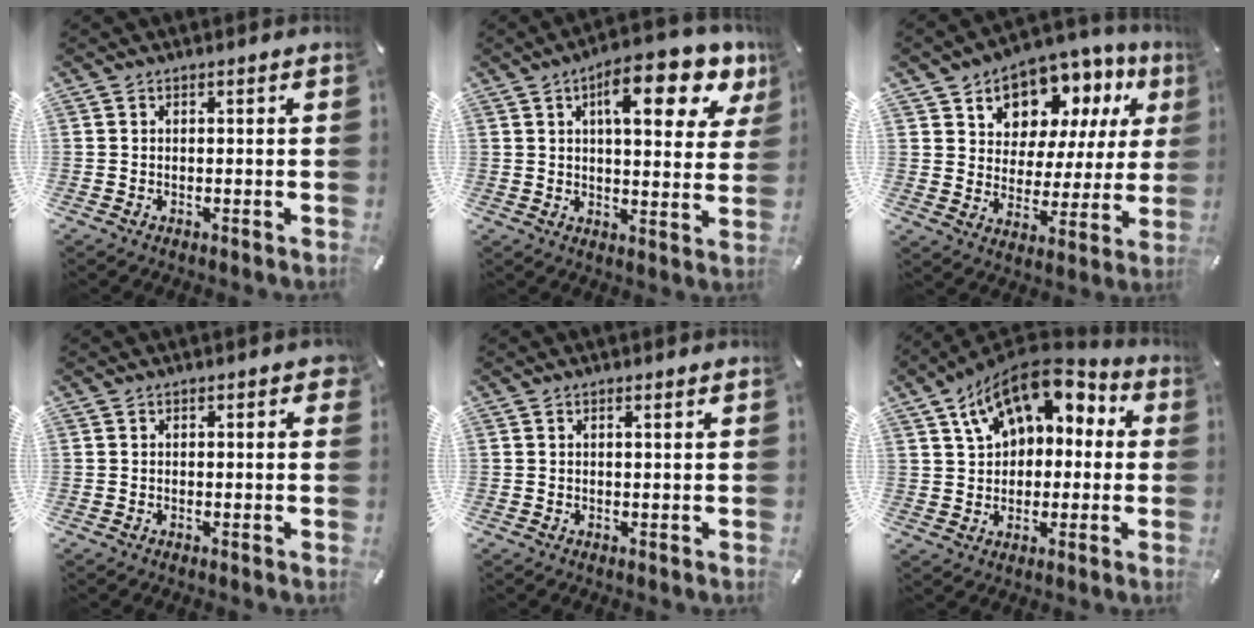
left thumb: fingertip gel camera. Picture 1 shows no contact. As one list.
[{"total": 14.3, "force": [7.7, 5.5, 10.8], "torque": [-0.142, -0.038, 0.120]}, {"total": 10.4, "force": [7.3, 7.1, 2.0], "torque": [-0.046, -0.070, 0.134]}, {"total": 1.0, "force": [0.2, 0.5, 0.8], "torque": [-0.008, 0.001, 0.000]}, {"total": 0.6, "force": [0.3, 0.0, 0.5], "torque": [-0.009, -0.001, 0.006]}, {"total": 13.7, "force": [6.5, 9.4, 7.5], "torque": [-0.126, -0.030, 0.119]}]